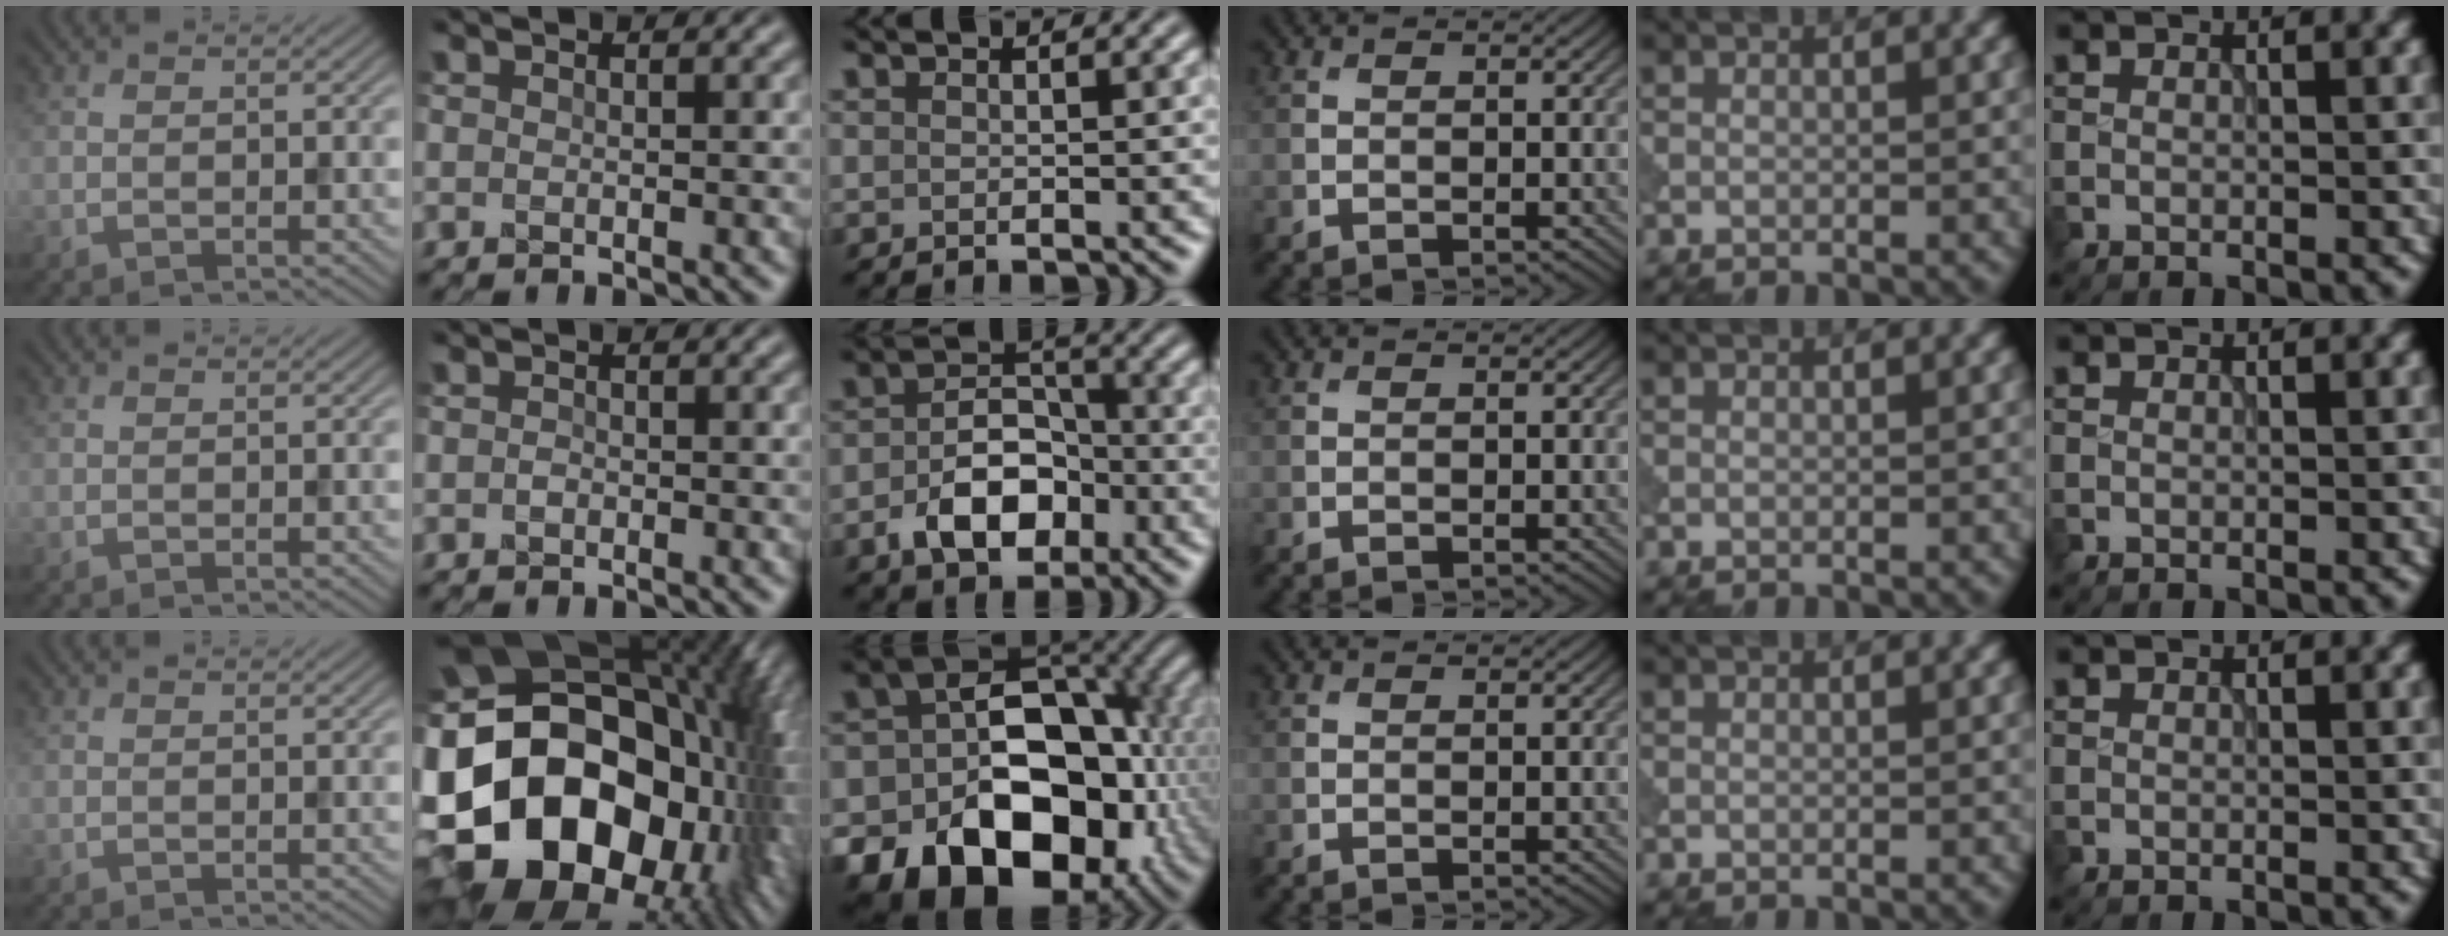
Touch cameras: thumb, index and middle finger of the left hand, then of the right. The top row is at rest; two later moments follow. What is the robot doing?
{"motion": "insert", "object": "peg toy"}